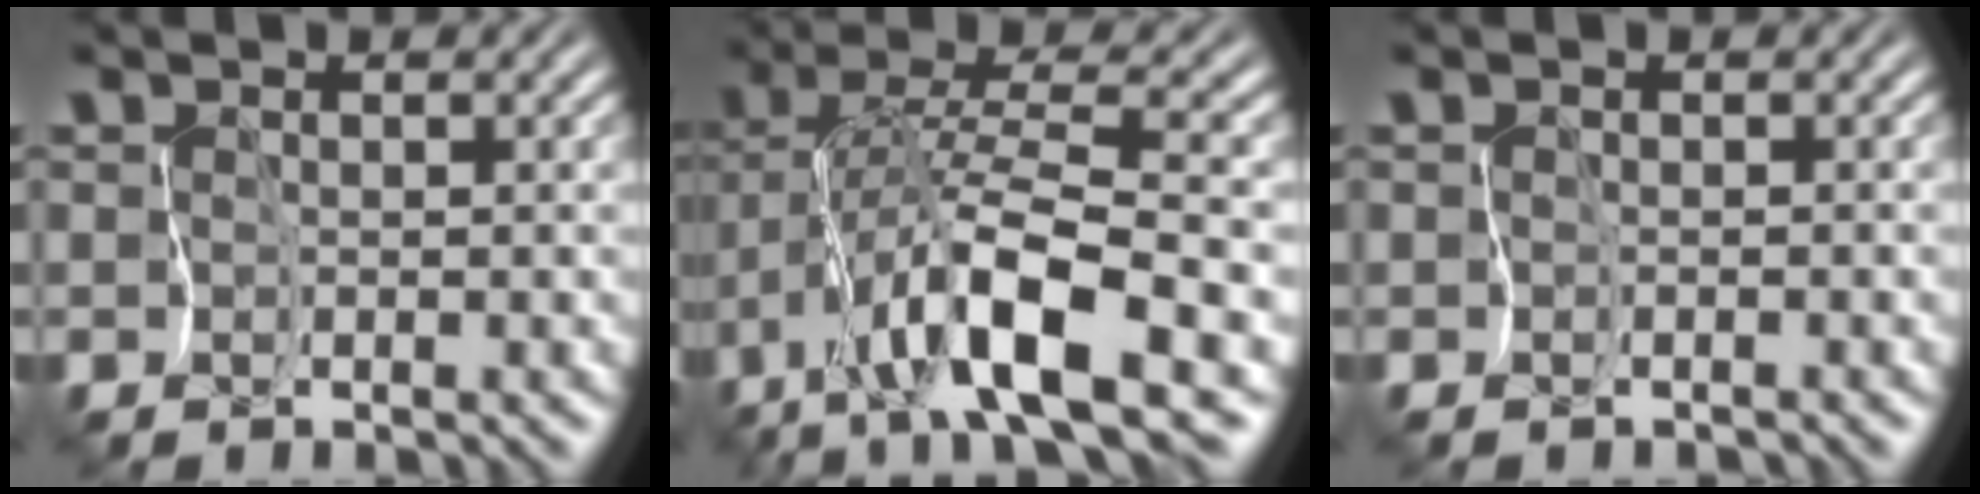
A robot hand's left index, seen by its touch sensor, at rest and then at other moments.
{"total": 9.5, "force": [-4.7, 1.1, 8.2], "torque": [-0.153, 0.021, -0.091]}
{"total": 0.6, "force": [-0.6, 0.0, -0.1], "torque": [0.004, -0.001, -0.013]}